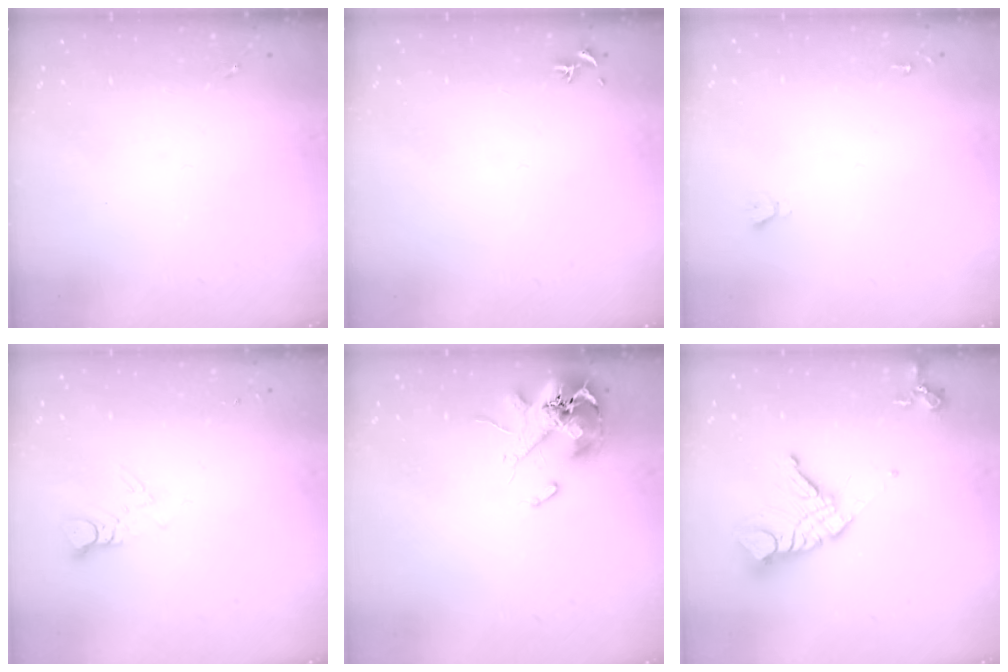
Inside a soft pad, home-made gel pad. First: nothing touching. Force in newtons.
{"total": 0.8, "press": 0.7, "slide": 0.3}
{"total": 1.9, "press": 1.9, "slide": 0.2}
{"total": 3.9, "press": 3.9, "slide": 0.4}
{"total": 13.9, "press": 13.8, "slide": 2.0}
{"total": 16.4, "press": 16.3, "slide": 2.1}